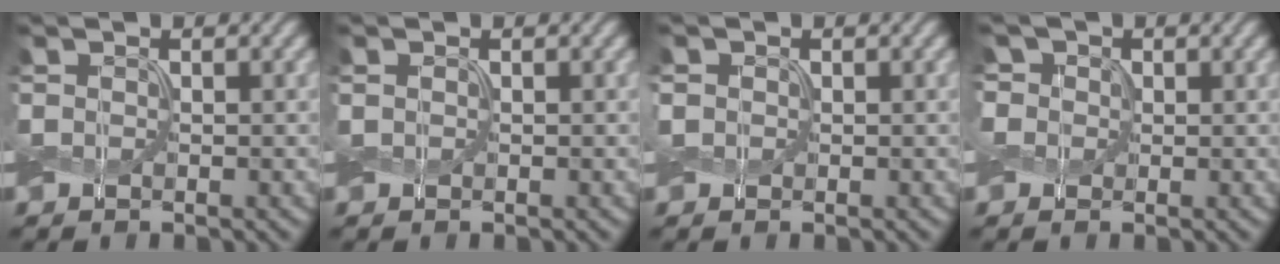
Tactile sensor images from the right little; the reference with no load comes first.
{"total": 0.0}
{"total": 0.7, "force": [0.1, 0.7, 0.1], "torque": [0.000, 0.003, 0.002]}
{"total": 2.9, "force": [1.3, 2.4, 1.1], "torque": [-0.041, 0.007, 0.026]}